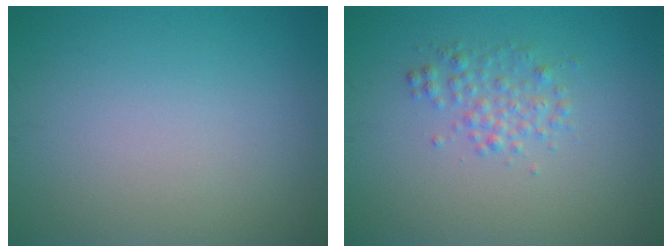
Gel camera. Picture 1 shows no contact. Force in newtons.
{"total": 2.0, "press": 2.0, "slide": 0.1}